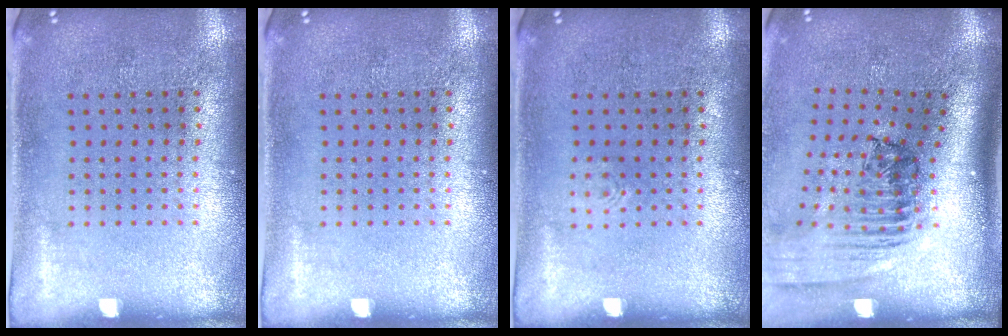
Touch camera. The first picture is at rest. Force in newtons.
{"total": 0.0}
{"total": 0.5, "press": 0.5, "slide": 0.1}
{"total": 2.6, "press": 1.7, "slide": 1.9}